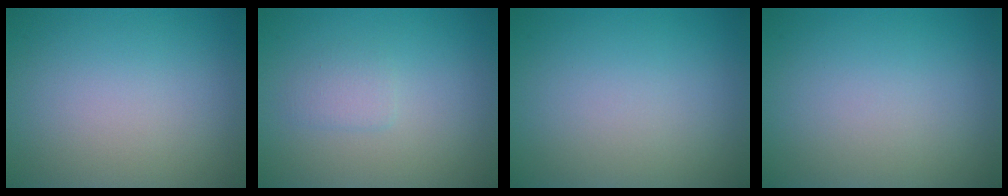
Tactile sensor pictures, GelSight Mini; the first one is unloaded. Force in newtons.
{"total": 1.3, "press": 1.3, "slide": 0.1}
{"total": 0.0}
{"total": 0.0}